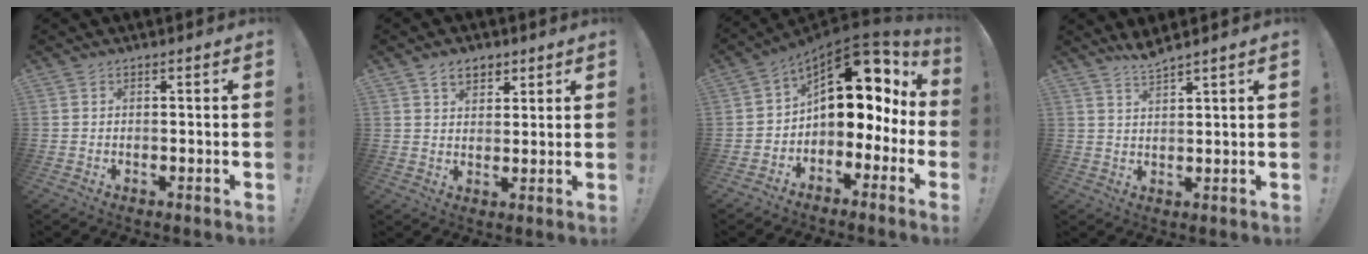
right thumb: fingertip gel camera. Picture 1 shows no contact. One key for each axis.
{"total": 5.5, "fx": 3.3, "fy": 3.5, "fz": 2.6, "tx": -0.041, "ty": -0.006, "tz": 0.059}
{"total": 14.2, "fx": 5.1, "fy": 8.7, "fz": 10.1, "tx": -0.144, "ty": -0.041, "tz": 0.096}
{"total": 4.1, "fx": 3.6, "fy": -0.7, "fz": 1.9, "tx": -0.044, "ty": -0.017, "tz": 0.062}